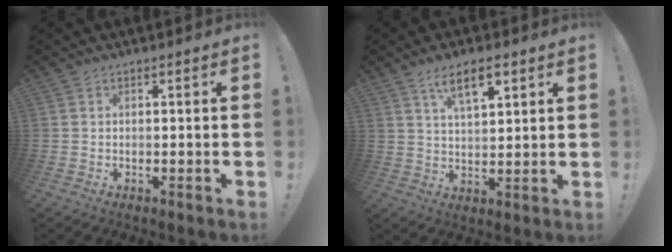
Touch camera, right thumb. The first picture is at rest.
{"total": 8.6, "force": [5.1, 3.1, 6.2], "torque": [-0.097, -0.019, 0.087]}